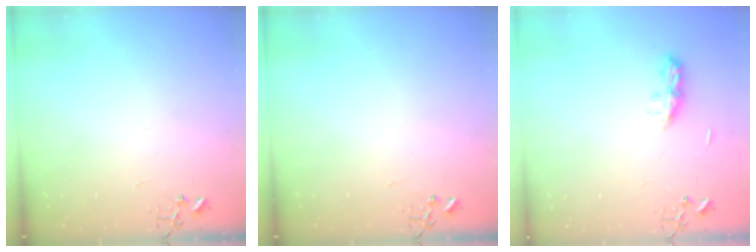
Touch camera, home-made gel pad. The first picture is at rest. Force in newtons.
{"total": 0.0}
{"total": 7.8, "press": 7.8, "slide": 0.4}